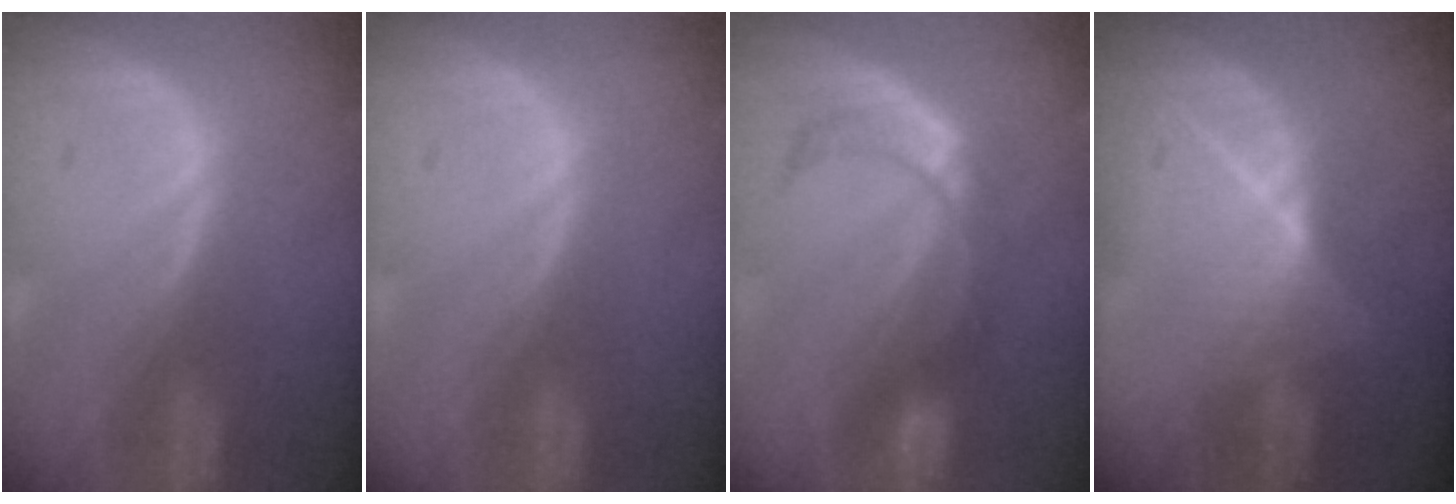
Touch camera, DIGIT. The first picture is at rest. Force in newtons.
{"total": 0.0}
{"total": 6.0, "press": 5.9, "slide": 0.4}
{"total": 6.5, "press": 6.0, "slide": 2.7}